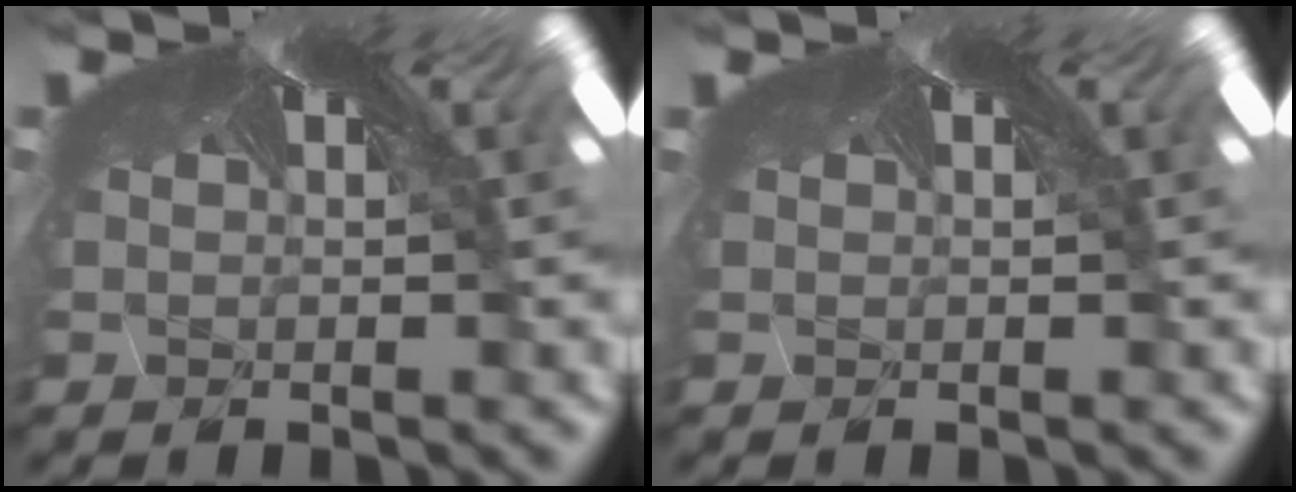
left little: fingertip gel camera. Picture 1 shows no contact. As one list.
[{"total": 0.0}]